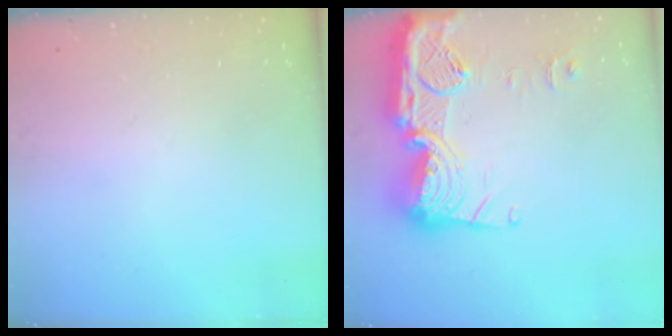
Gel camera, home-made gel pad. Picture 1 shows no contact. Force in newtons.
{"total": 23.2, "press": 23.1, "slide": 2.1}